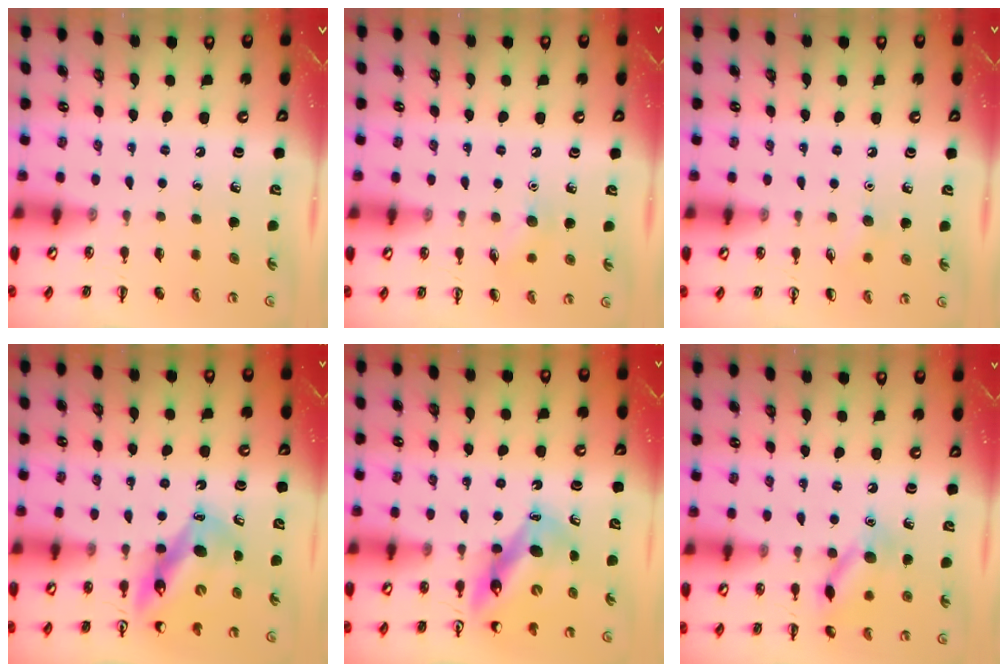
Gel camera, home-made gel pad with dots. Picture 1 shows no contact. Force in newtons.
{"total": 6.4, "press": 6.1, "slide": 1.9}
{"total": 4.4, "press": 4.2, "slide": 1.4}
{"total": 11.4, "press": 10.9, "slide": 3.2}
{"total": 11.4, "press": 10.9, "slide": 3.2}
{"total": 11.9, "press": 11.9, "slide": 0.6}